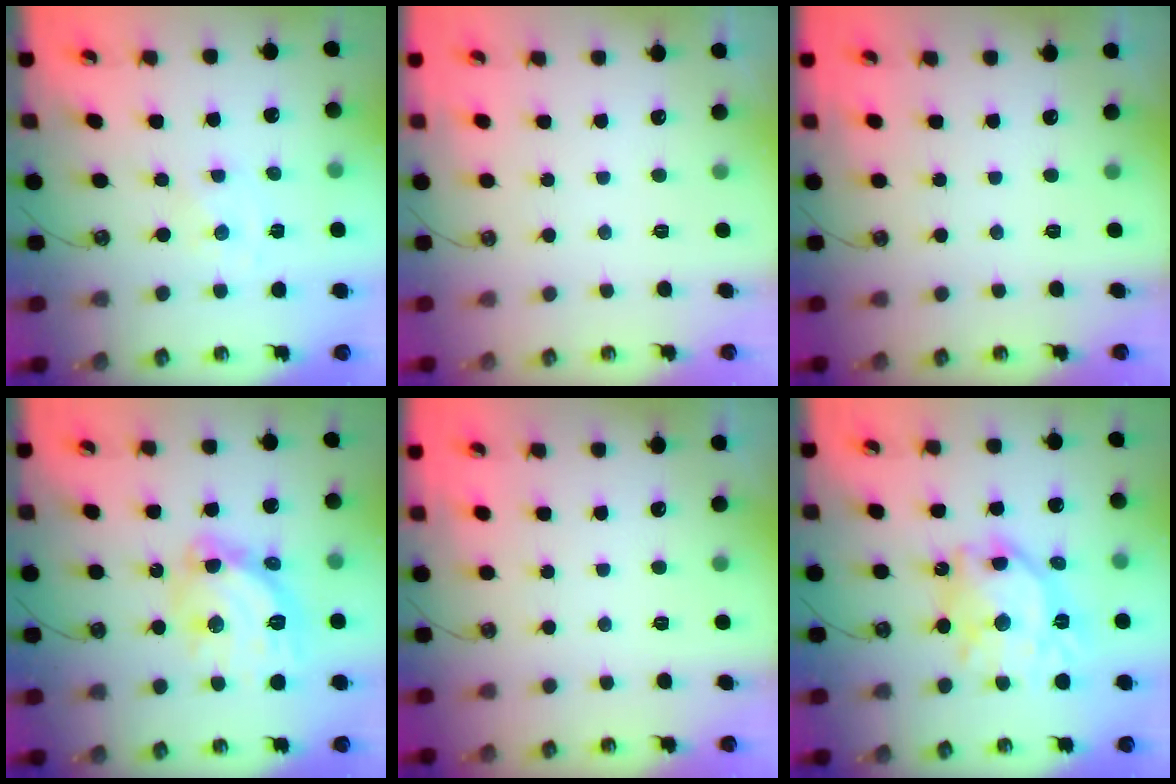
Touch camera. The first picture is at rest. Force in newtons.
{"total": 0.0}
{"total": 0.0}
{"total": 15.6, "press": 15.5, "slide": 1.3}
{"total": 0.0}
{"total": 17.7, "press": 17.6, "slide": 1.7}